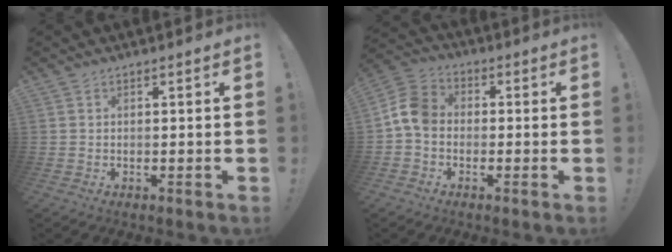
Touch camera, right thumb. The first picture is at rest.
{"total": 9.8, "force": [-1.2, 7.4, 6.4], "torque": [-0.121, 0.027, -0.013]}